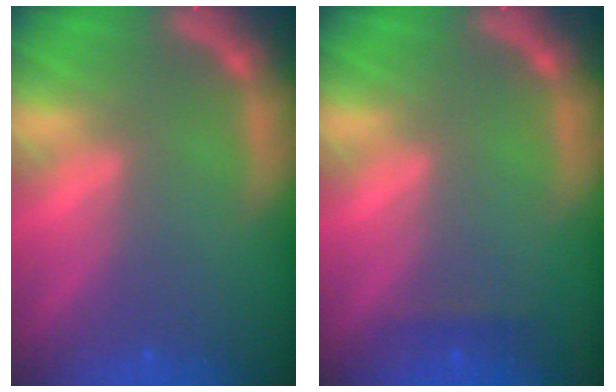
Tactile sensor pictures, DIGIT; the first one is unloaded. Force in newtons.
{"total": 0.9}